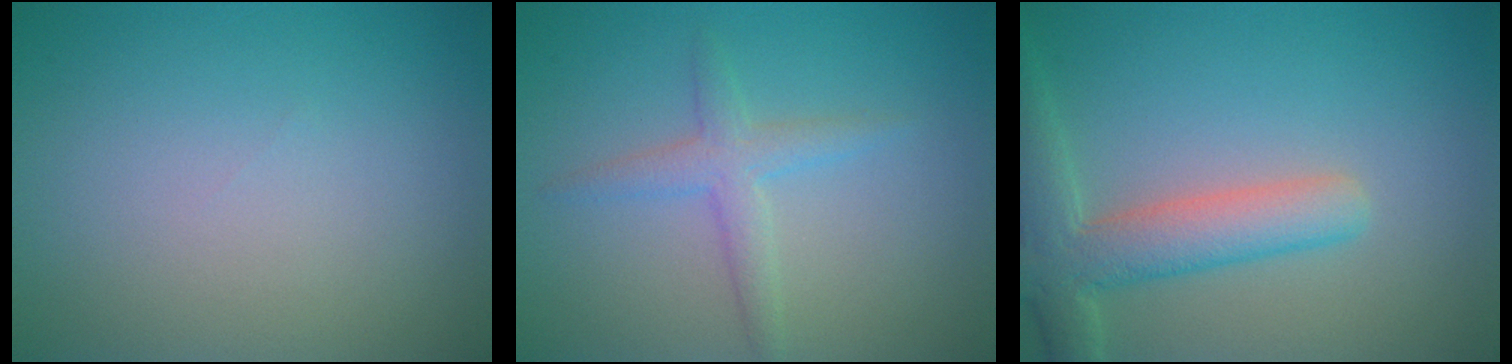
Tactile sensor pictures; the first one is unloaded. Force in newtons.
{"total": 2.3, "press": 2.3, "slide": 0.0}
{"total": 5.3, "press": 5.3, "slide": 0.4}